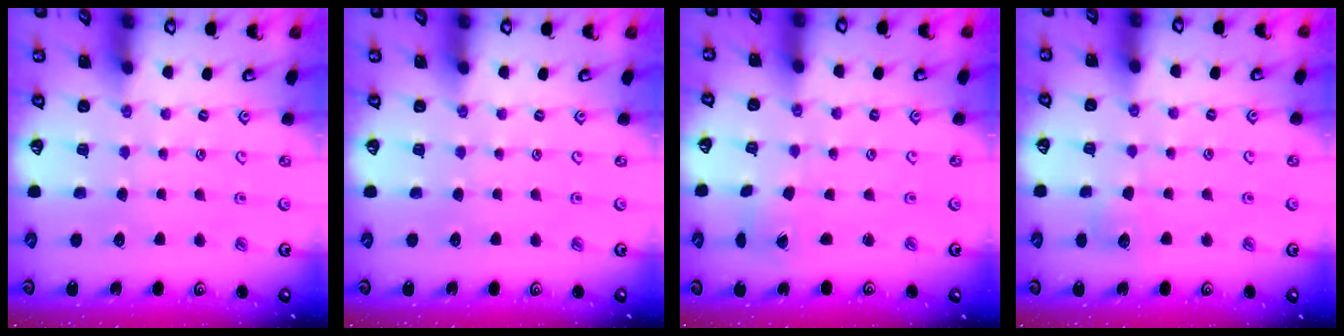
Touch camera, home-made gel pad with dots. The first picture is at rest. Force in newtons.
{"total": 0.0}
{"total": 1.5, "press": 1.5, "slide": 0.0}
{"total": 5.0, "press": 5.0, "slide": 0.5}